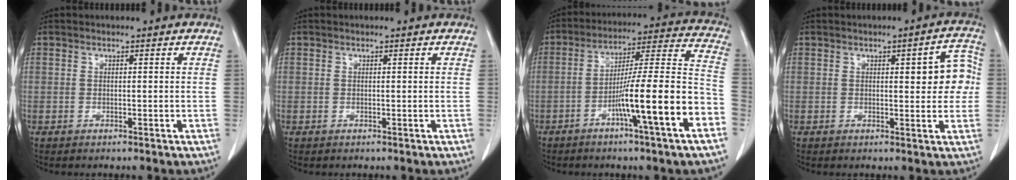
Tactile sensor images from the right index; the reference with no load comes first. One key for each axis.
{"total": 0.0}
{"total": 16.5, "fx": -6.8, "fy": -0.3, "fz": 15.1, "tx": -0.237, "ty": 0.007, "tz": -0.109}
{"total": 6.5, "fx": 0.9, "fy": 2.1, "fz": 6.1, "tx": -0.068, "ty": 0.018, "tz": 0.010}